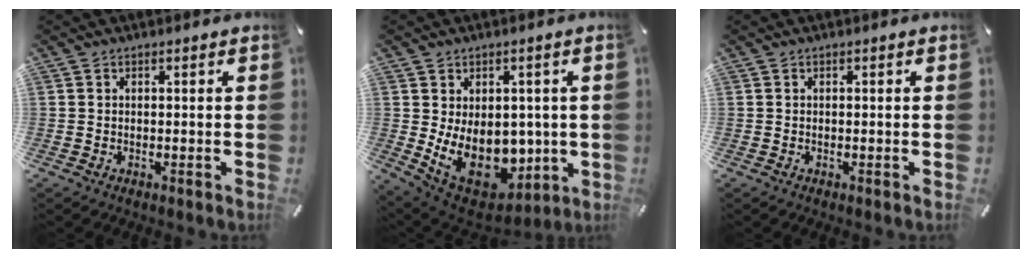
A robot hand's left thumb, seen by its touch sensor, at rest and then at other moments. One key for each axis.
{"total": 15.9, "fx": -0.4, "fy": 12.1, "fz": 10.4, "tx": -0.161, "ty": -0.032, "tz": 0.012}
{"total": 0.0}